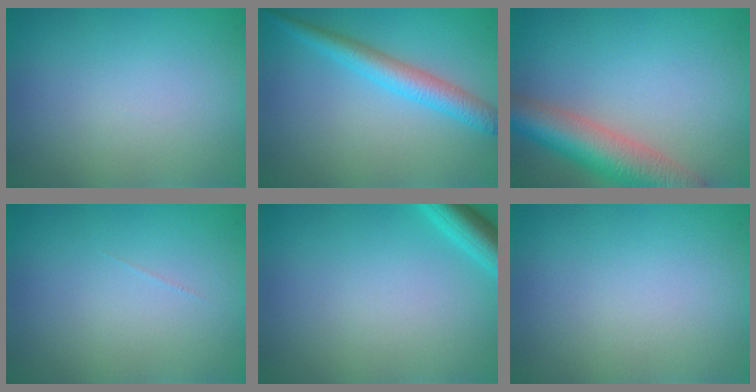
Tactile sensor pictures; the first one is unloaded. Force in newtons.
{"total": 3.4, "press": 3.4, "slide": 0.1}
{"total": 6.7, "press": 6.7, "slide": 0.5}
{"total": 0.0}
{"total": 2.9, "press": 2.9, "slide": 0.2}
{"total": 0.0}